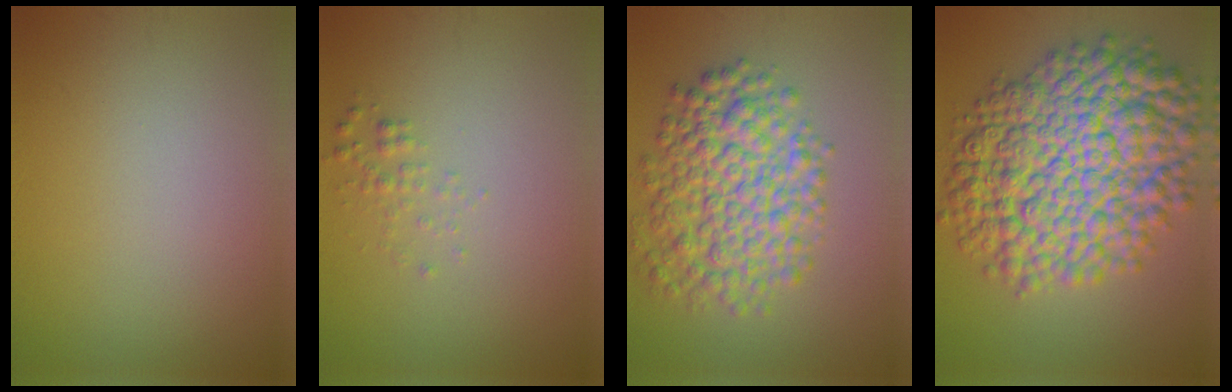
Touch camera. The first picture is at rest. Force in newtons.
{"total": 1.1, "press": 1.1, "slide": 0.0}
{"total": 7.4, "press": 7.4, "slide": 0.1}
{"total": 14.1, "press": 14.1, "slide": 0.3}